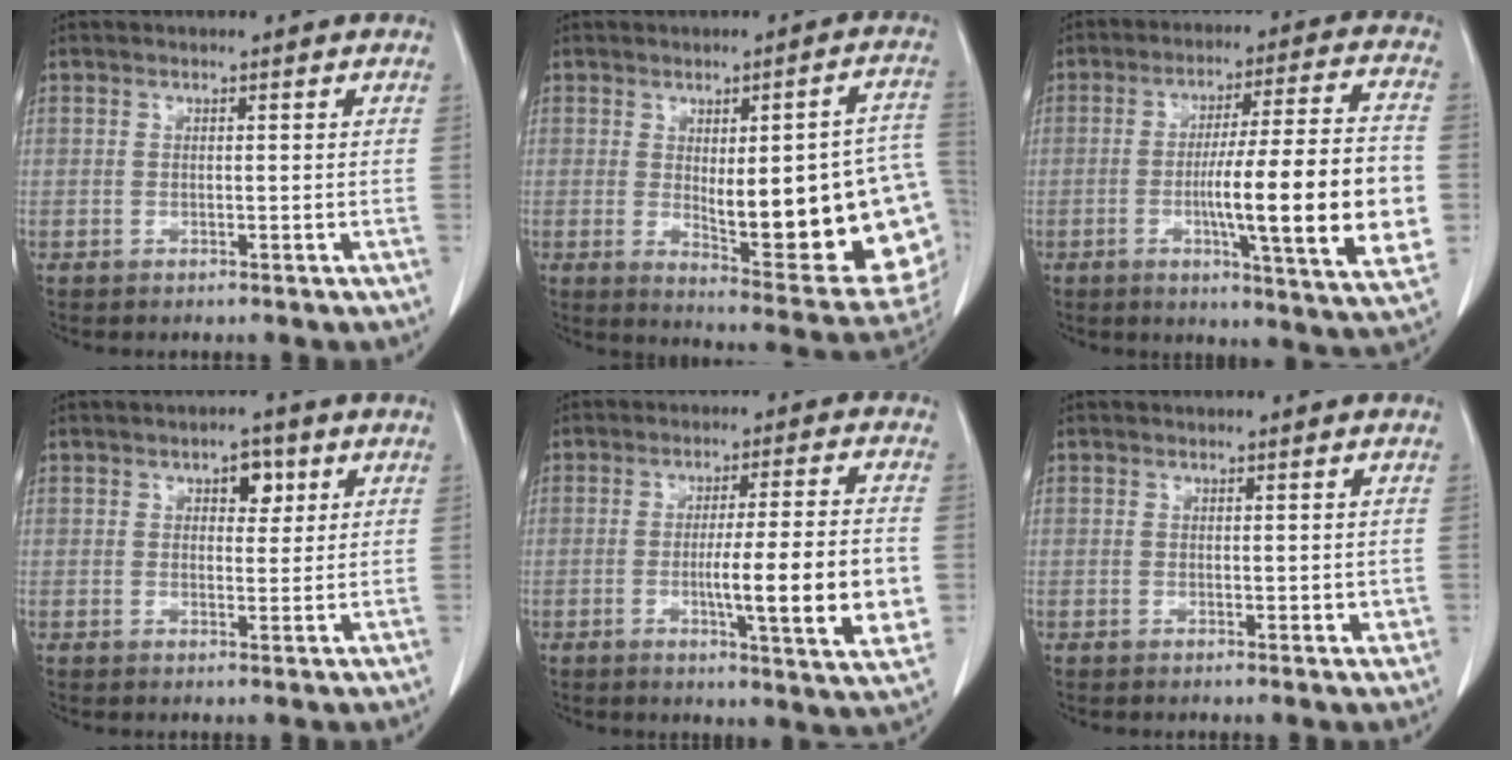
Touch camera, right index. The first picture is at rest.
{"total": 23.6, "force": [-1.8, 4.9, 23.0], "torque": [-0.207, 0.002, -0.004]}
{"total": 19.9, "force": [-3.0, 0.8, 19.6], "torque": [-0.249, 0.001, -0.041]}
{"total": 3.5, "force": [1.6, 2.0, 2.4], "torque": [-0.030, 0.006, 0.022]}
{"total": 14.1, "force": [-2.3, 0.3, 13.9], "torque": [-0.190, -0.015, -0.036]}
{"total": 1.9, "force": [0.1, 0.9, 1.7], "torque": [-0.019, -0.004, 0.004]}